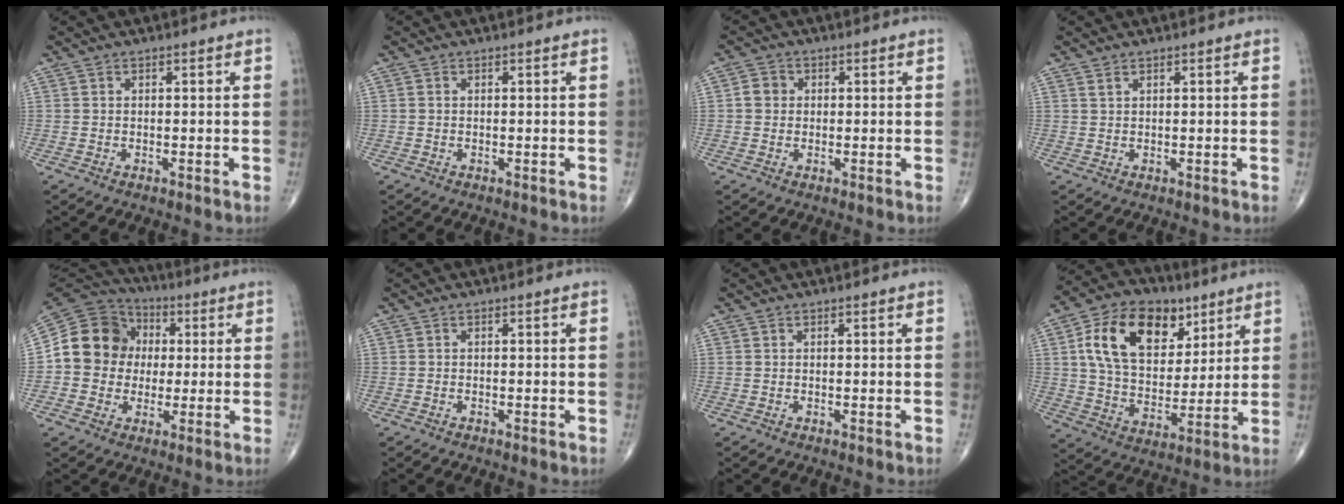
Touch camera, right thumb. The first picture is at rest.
{"total": 0.0}
{"total": 2.7, "force": [0.2, 2.5, 1.1], "torque": [-0.010, 0.006, -0.002]}
{"total": 0.8, "force": [0.6, 0.2, 0.4], "torque": [-0.006, 0.001, 0.014]}
{"total": 14.2, "force": [0.6, 12.8, 6.2], "torque": [-0.090, 0.029, 0.005]}
{"total": 0.0}
{"total": 0.0}
{"total": 19.2, "force": [7.6, 12.5, 12.4], "torque": [-0.184, -0.018, 0.135]}